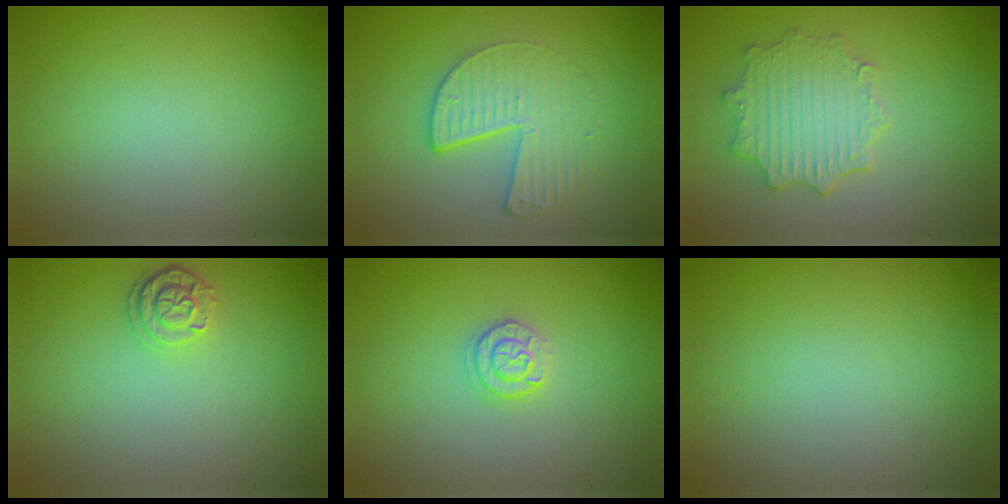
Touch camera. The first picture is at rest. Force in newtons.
{"total": 3.6, "press": 2.7, "slide": 2.4}
{"total": 4.1, "press": 3.6, "slide": 2.0}
{"total": 2.1, "press": 1.9, "slide": 0.9}
{"total": 1.7, "press": 1.7, "slide": 0.2}
{"total": 0.0}